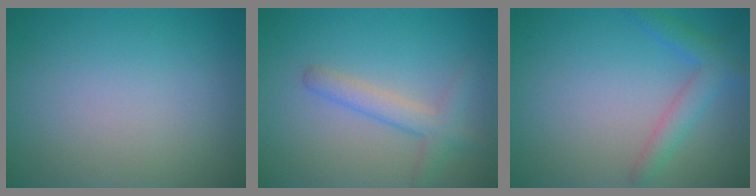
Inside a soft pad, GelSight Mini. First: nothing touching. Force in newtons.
{"total": 2.8, "press": 2.8, "slide": 0.1}
{"total": 2.7, "press": 2.7, "slide": 0.2}